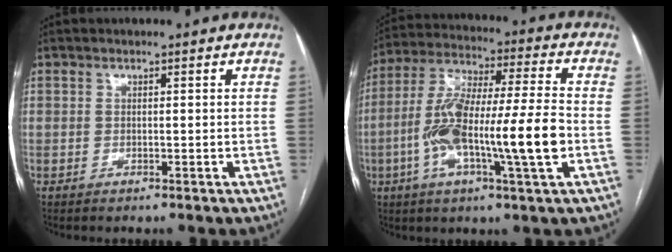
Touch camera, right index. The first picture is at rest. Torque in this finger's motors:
{"motor_torque": [1.76, -0.38, 0.64, 0.21]}